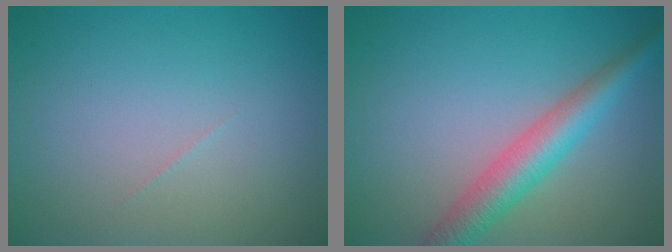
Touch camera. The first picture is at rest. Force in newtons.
{"total": 4.6, "press": 4.6, "slide": 0.1}